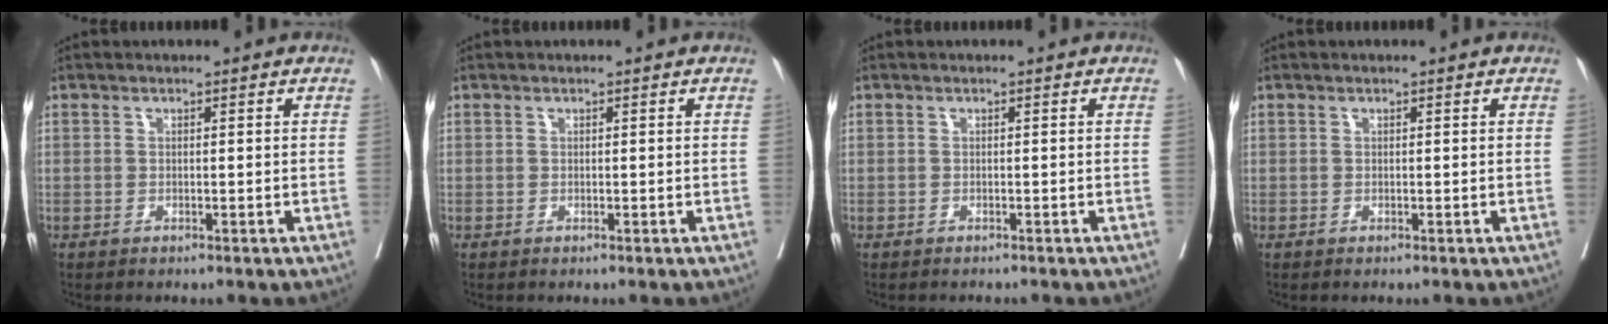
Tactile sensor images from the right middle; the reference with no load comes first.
{"total": 0.0}
{"total": 1.3, "force": [-1.3, 0.2, 0.3], "torque": [-0.008, -0.002, -0.018]}
{"total": 0.0}